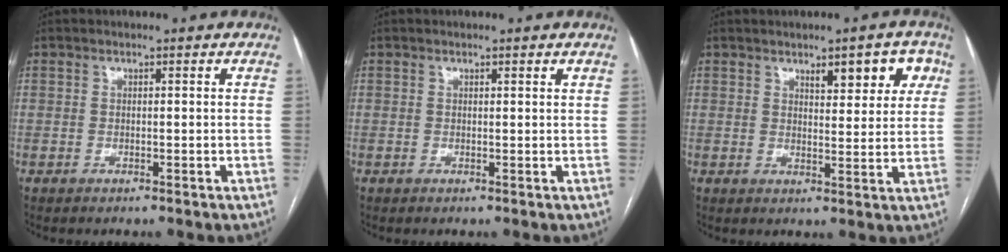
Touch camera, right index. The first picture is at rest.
{"total": 0.7, "force": [0.7, -0.1, 0.3], "torque": [-0.006, 0.002, 0.008]}
{"total": 6.6, "force": [3.5, 2.2, 5.2], "torque": [-0.059, 0.008, 0.045]}